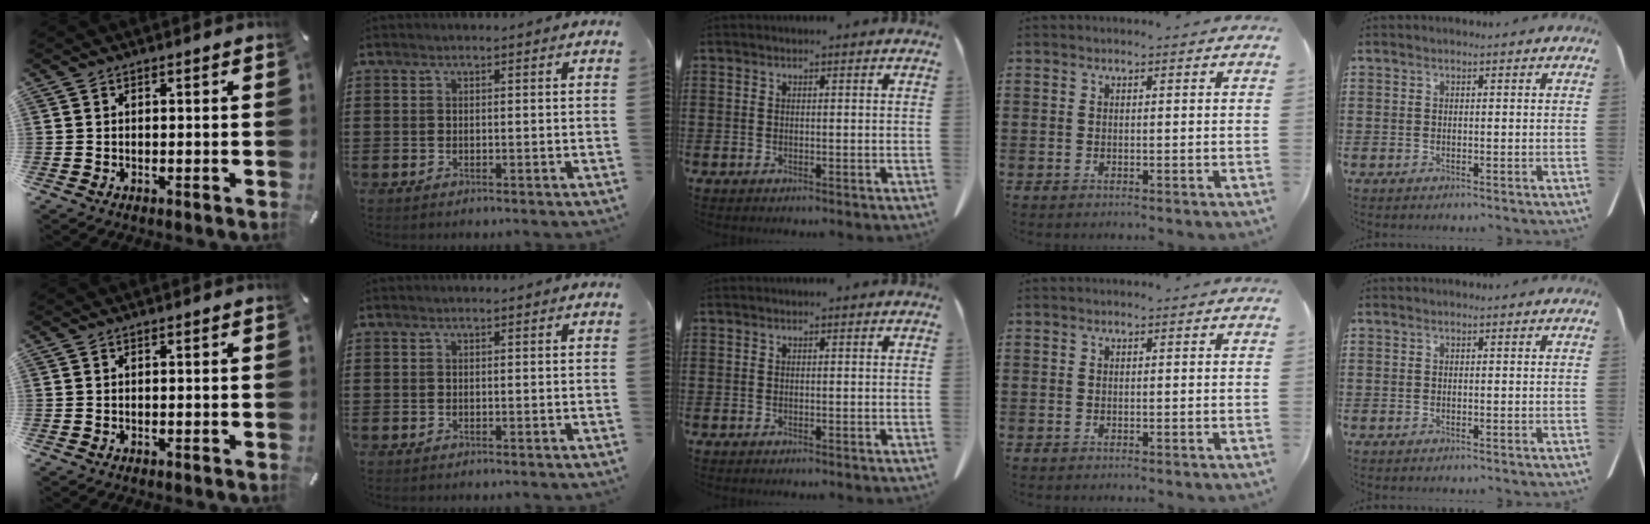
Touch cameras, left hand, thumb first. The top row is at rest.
{}